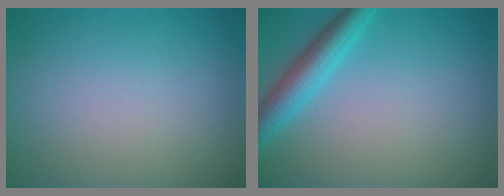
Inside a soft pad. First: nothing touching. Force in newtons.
{"total": 3.9, "press": 3.9, "slide": 0.1}